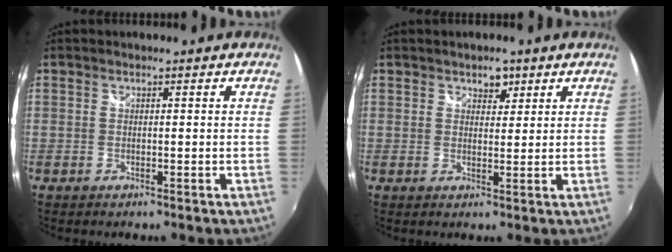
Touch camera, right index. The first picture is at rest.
{"total": 2.5, "force": [1.5, 1.6, 1.0], "torque": [-0.009, 0.007, 0.025]}